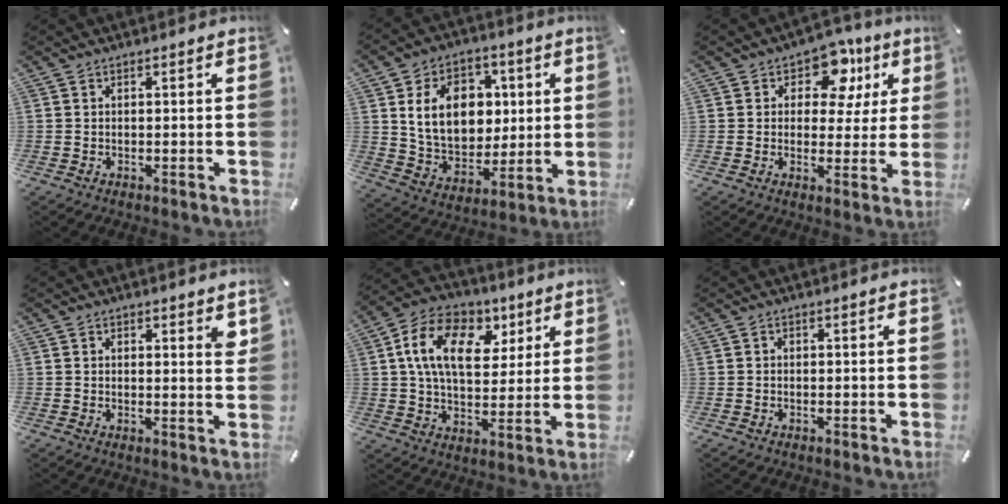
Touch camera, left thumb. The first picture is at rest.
{"total": 15.8, "force": [3.6, 12.5, 9.1], "torque": [-0.163, 0.004, 0.072]}
{"total": 11.6, "force": [5.4, 7.5, 7.0], "torque": [-0.094, -0.023, 0.093]}
{"total": 2.4, "force": [1.5, 1.2, 1.4], "torque": [0.002, -0.010, 0.021]}
{"total": 16.3, "force": [5.7, 10.9, 10.7], "torque": [-0.175, -0.002, 0.106]}
{"total": 0.0}